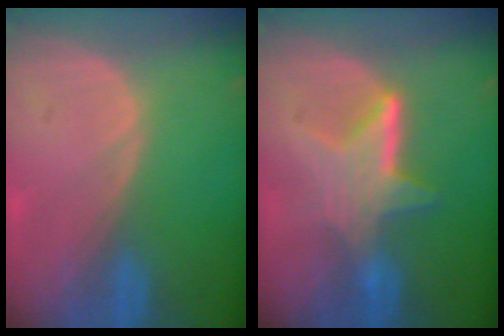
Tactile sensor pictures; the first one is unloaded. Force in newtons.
{"total": 6.6, "press": 5.9, "slide": 3.1}